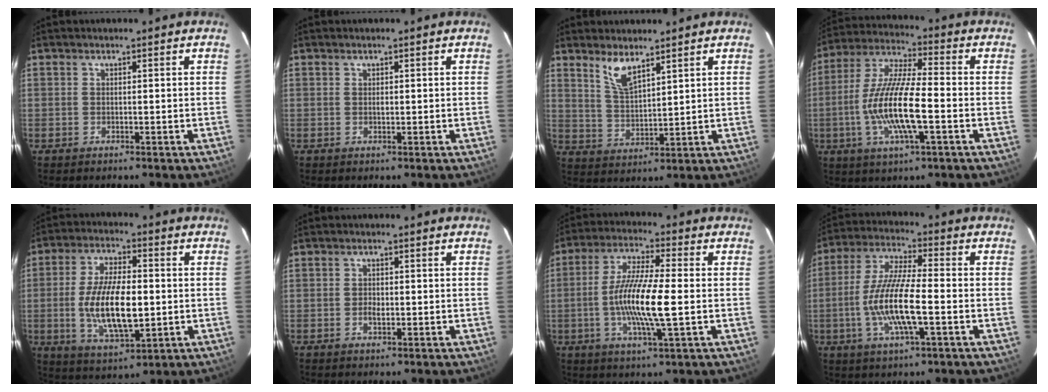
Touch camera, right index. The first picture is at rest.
{"total": 0.5, "force": [0.1, 0.4, 0.3], "torque": [-0.006, 0.002, 0.003]}
{"total": 6.0, "force": [4.3, 1.7, 3.8], "torque": [-0.075, -0.004, 0.092]}
{"total": 14.8, "force": [-3.4, 3.1, 14.1], "torque": [-0.284, -0.007, -0.067]}
{"total": 14.4, "force": [-1.5, 5.8, 13.1], "torque": [-0.252, -0.008, -0.020]}
{"total": 1.7, "force": [-0.4, 1.2, 1.2], "torque": [-0.021, 0.000, -0.007]}
{"total": 12.7, "force": [-1.8, 1.6, 12.4], "torque": [-0.241, -0.003, -0.039]}
{"total": 13.2, "force": [-3.1, 2.6, 12.5], "torque": [-0.255, -0.006, -0.061]}